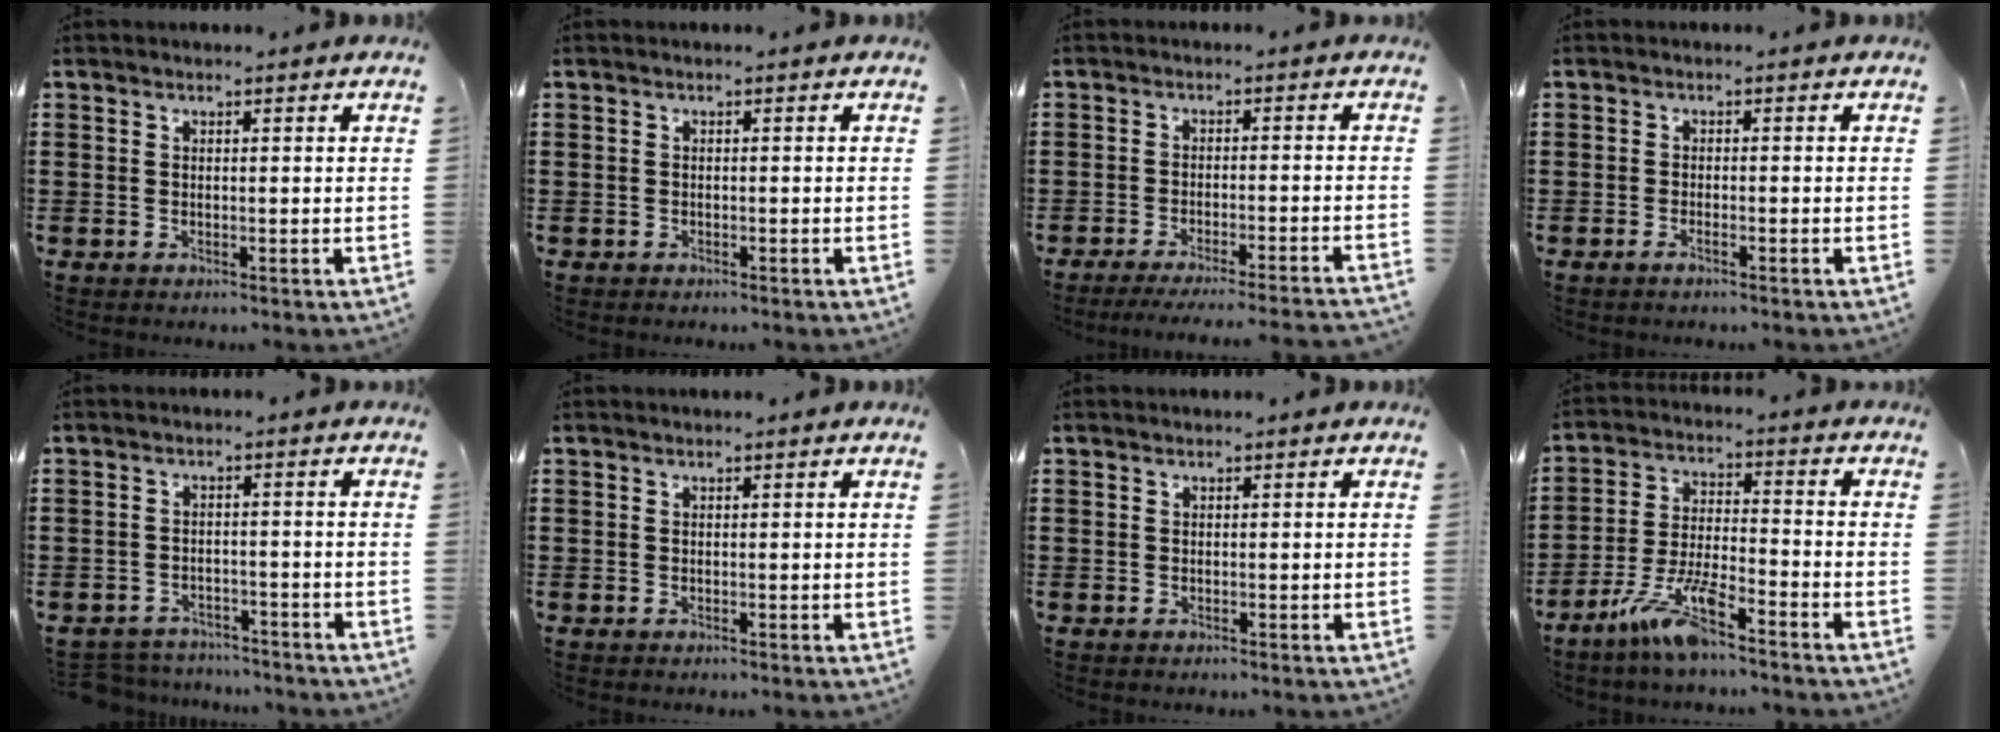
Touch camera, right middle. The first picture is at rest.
{"total": 0.6, "force": [-0.5, 0.3, 0.0], "torque": [0.000, 0.002, -0.012]}
{"total": 3.5, "force": [-3.2, -0.3, 1.2], "torque": [-0.019, -0.006, -0.064]}
{"total": 1.0, "force": [-0.7, 0.1, 0.7], "torque": [-0.014, -0.004, -0.012]}
{"total": 3.5, "force": [-3.4, 0.7, -0.2], "torque": [-0.003, -0.001, -0.075]}
{"total": 0.0}
{"total": 0.0}
{"total": 9.1, "force": [-6.4, 1.5, 6.2], "torque": [-0.143, -0.008, -0.126]}